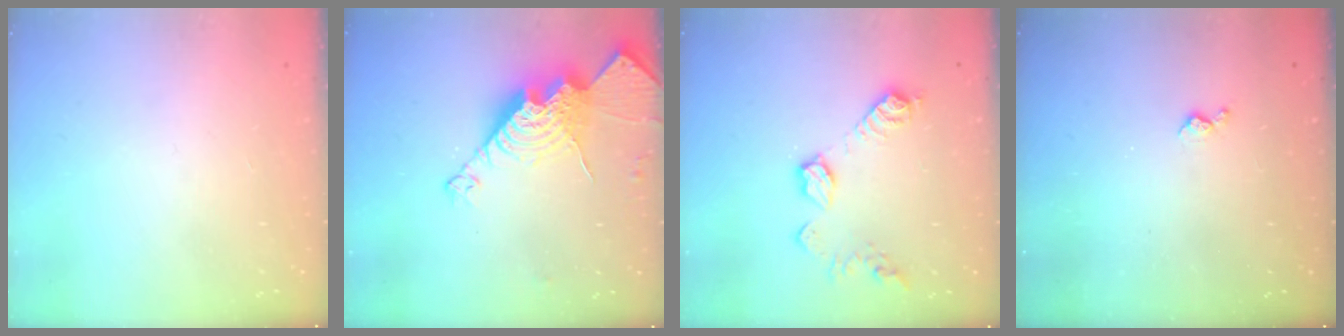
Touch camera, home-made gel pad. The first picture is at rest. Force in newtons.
{"total": 21.4, "press": 21.3, "slide": 1.9}
{"total": 11.3, "press": 11.2, "slide": 0.8}
{"total": 3.7, "press": 3.6, "slide": 0.7}